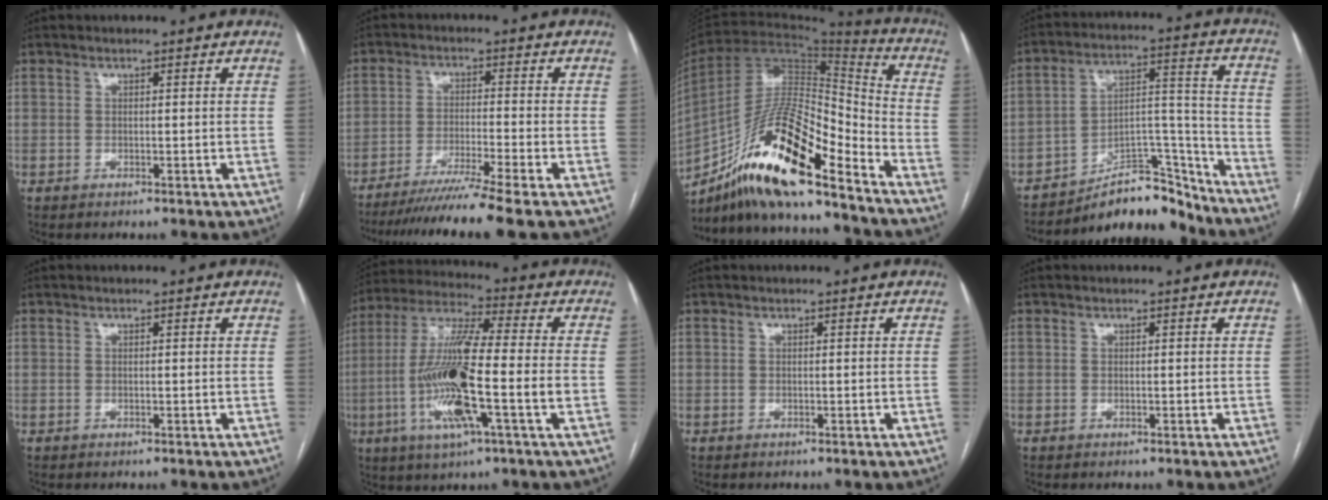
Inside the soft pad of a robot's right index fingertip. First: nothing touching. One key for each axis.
{"total": 10.9, "fx": -8.9, "fy": -2.6, "fz": 5.7, "tx": -0.076, "ty": -0.037, "tz": -0.143}
{"total": 20.9, "fx": -14.2, "fy": 3.2, "fz": 14.9, "tx": -0.281, "ty": -0.007, "tz": -0.255}
{"total": 13.4, "fx": -12.3, "fy": 4.0, "fz": 3.6, "tx": -0.035, "ty": 0.062, "tz": -0.195}
{"total": 0.0}
{"total": 16.3, "fx": -3.5, "fy": 1.0, "fz": 15.9, "tx": -0.322, "ty": -0.008, "tz": -0.070}
{"total": 0.0}
{"total": 0.0}